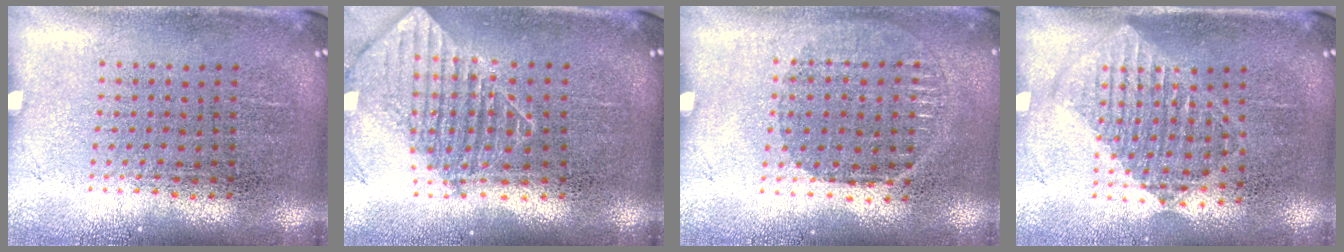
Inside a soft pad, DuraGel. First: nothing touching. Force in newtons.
{"total": 1.8, "press": 1.4, "slide": 1.0}
{"total": 0.9, "press": 0.8, "slide": 0.3}
{"total": 1.2, "press": 1.0, "slide": 0.5}